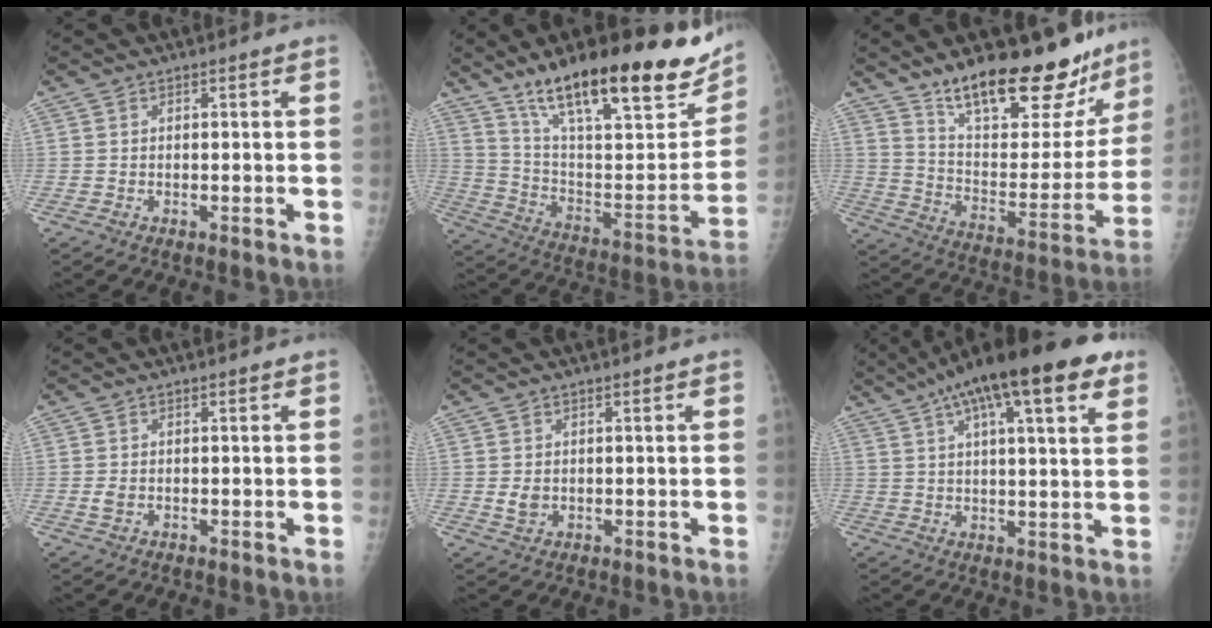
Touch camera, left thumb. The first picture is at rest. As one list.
[{"total": 30.4, "force": [19.5, 8.4, 21.8], "torque": [-0.295, -0.060, 0.316]}, {"total": 25.0, "force": [18.9, 8.8, 13.7], "torque": [-0.155, -0.105, 0.291]}, {"total": 1.4, "force": [0.0, 1.0, 1.0], "torque": [-0.019, -0.002, 0.002]}, {"total": 2.1, "force": [0.2, 1.7, 1.3], "torque": [-0.018, -0.004, 0.009]}, {"total": 20.4, "force": [11.1, 5.3, 16.2], "torque": [-0.245, 0.006, 0.162]}]